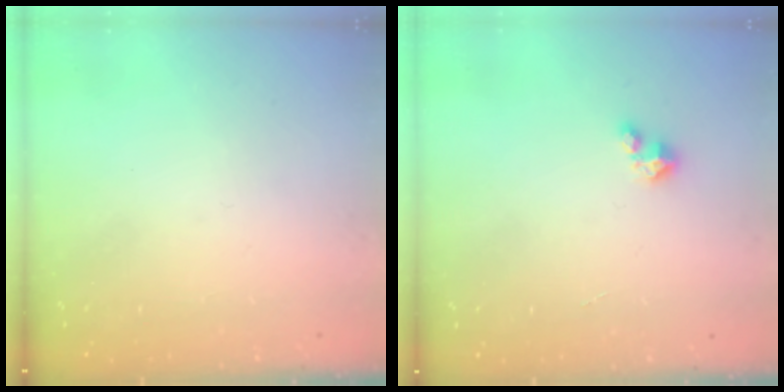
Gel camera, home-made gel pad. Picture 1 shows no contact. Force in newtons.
{"total": 1.5, "press": 1.5, "slide": 0.2}